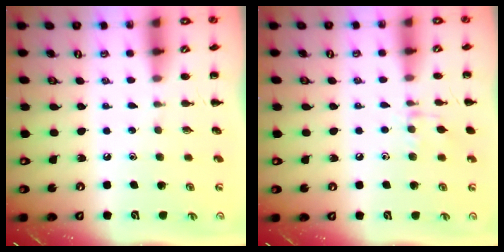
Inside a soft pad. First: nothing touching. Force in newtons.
{"total": 8.0, "press": 7.9, "slide": 1.3}